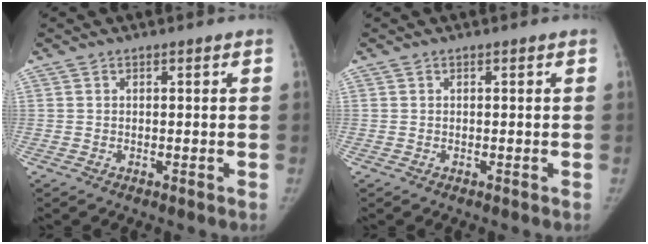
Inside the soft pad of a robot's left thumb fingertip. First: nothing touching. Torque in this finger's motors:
{"motor_torque": [0.04, 0.04, -0.12, -0.08, -0.01]}